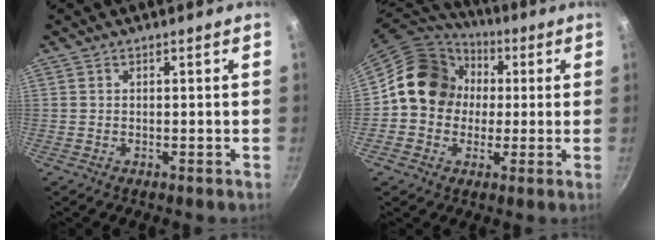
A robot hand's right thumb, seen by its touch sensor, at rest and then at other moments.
{"total": 15.0, "force": [1.5, 13.0, 7.3], "torque": [-0.084, 0.028, 0.007]}